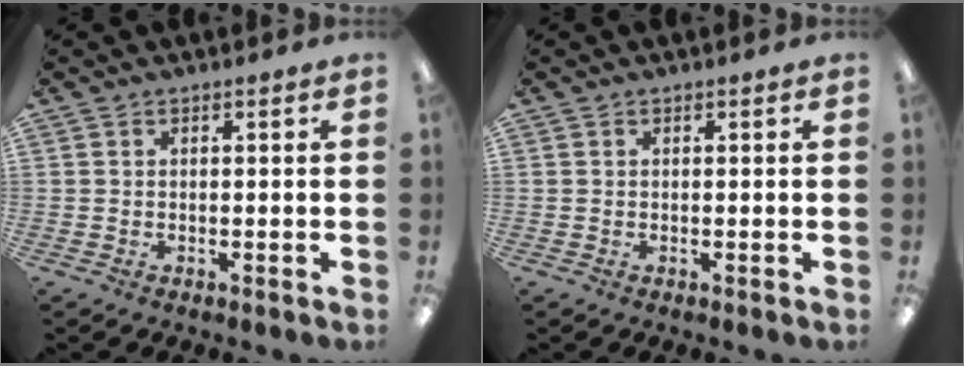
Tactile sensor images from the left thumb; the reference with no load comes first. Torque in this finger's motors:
{"motor_torque": [-0.01, -0.02, 0.12, -0.09, 0.00]}